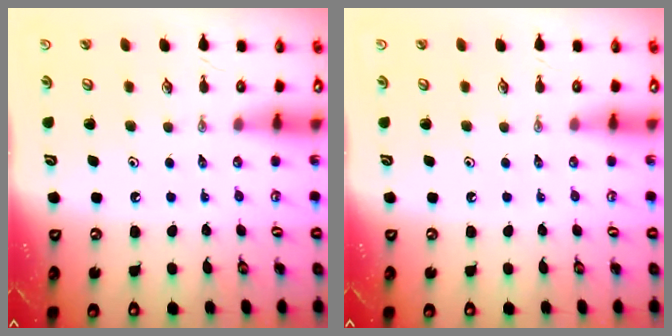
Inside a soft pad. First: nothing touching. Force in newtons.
{"total": 0.0}